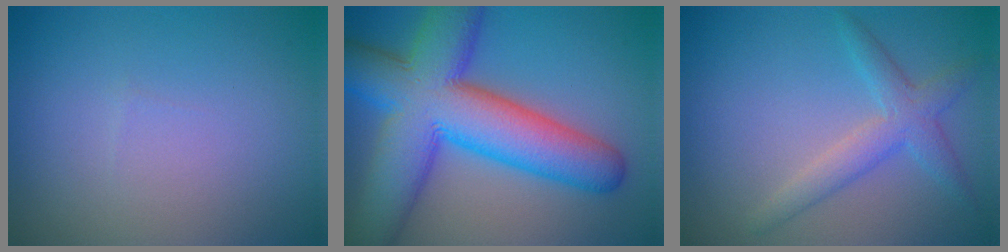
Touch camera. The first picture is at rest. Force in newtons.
{"total": 13.3, "press": 13.3, "slide": 0.5}
{"total": 3.0, "press": 3.0, "slide": 0.1}